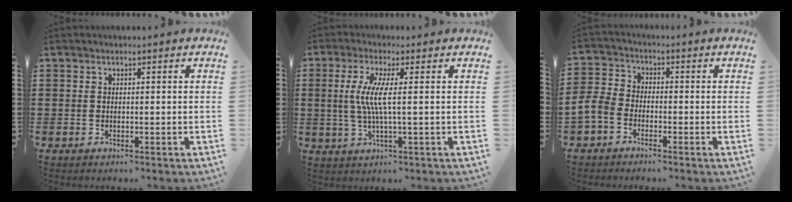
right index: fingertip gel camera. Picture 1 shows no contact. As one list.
[{"total": 6.2, "force": [0.4, 0.2, 6.1], "torque": [-0.137, -0.015, -0.003]}, {"total": 4.0, "force": [-2.7, 2.4, 1.8], "torque": [-0.064, -0.001, -0.062]}]